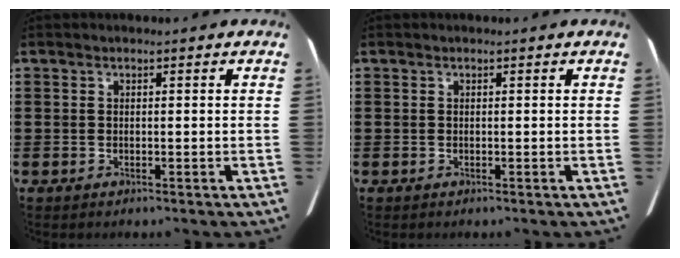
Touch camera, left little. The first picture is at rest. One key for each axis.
{"total": 0.0}